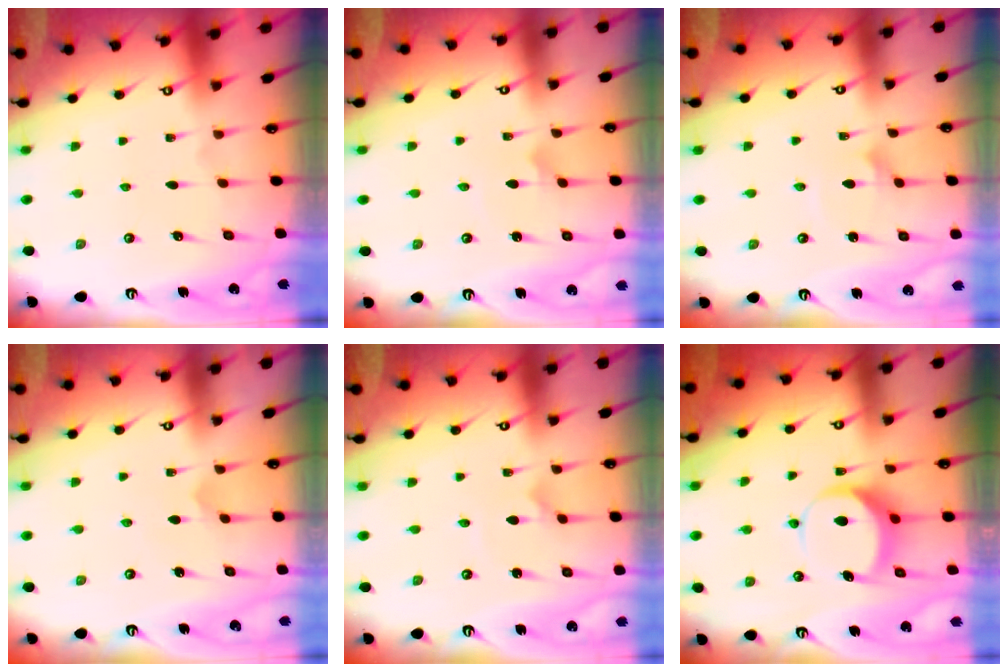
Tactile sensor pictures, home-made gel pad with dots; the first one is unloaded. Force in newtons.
{"total": 2.4, "press": 2.4, "slide": 0.1}
{"total": 2.7, "press": 2.7, "slide": 0.2}
{"total": 1.5, "press": 1.5, "slide": 0.1}
{"total": 1.3, "press": 1.3, "slide": 0.1}
{"total": 7.3, "press": 7.3, "slide": 0.7}